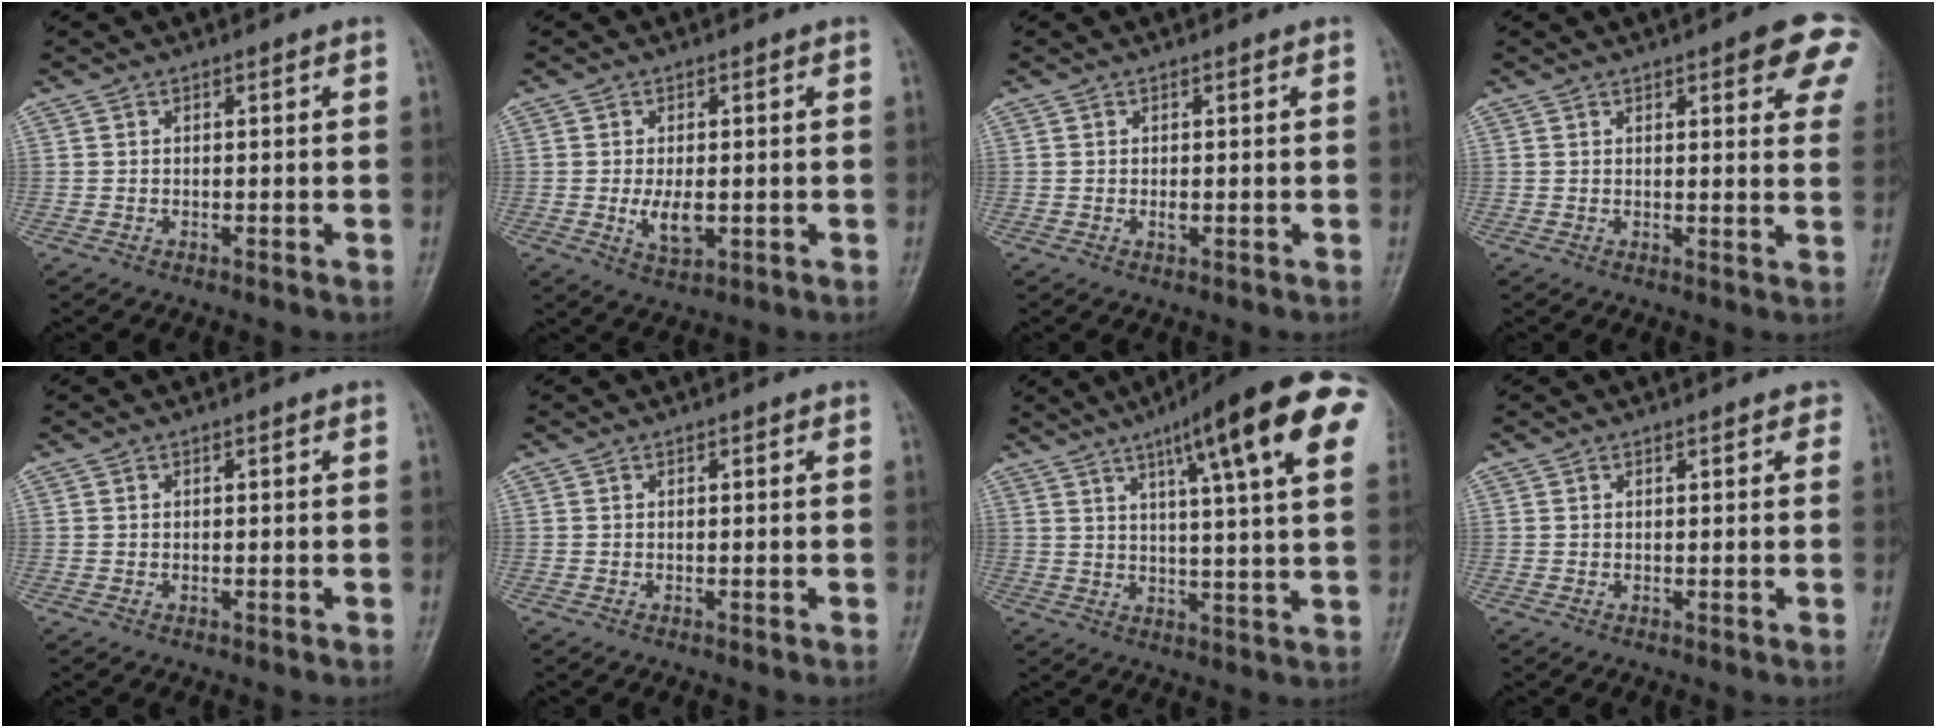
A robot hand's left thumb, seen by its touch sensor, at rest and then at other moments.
{"total": 4.8, "force": [-0.6, 2.5, 4.0], "torque": [-0.069, -0.010, -0.005]}
{"total": 0.9, "force": [-0.1, 0.4, 0.8], "torque": [-0.013, -0.002, 0.001]}
{"total": 9.9, "force": [4.8, 3.0, 8.1], "torque": [-0.064, -0.014, 0.051]}
{"total": 0.0}
{"total": 0.0}
{"total": 21.8, "force": [10.0, 3.7, 19.0], "torque": [-0.261, -0.006, 0.130]}
{"total": 1.5, "force": [1.0, 0.7, 0.9], "torque": [-0.002, -0.002, 0.008]}